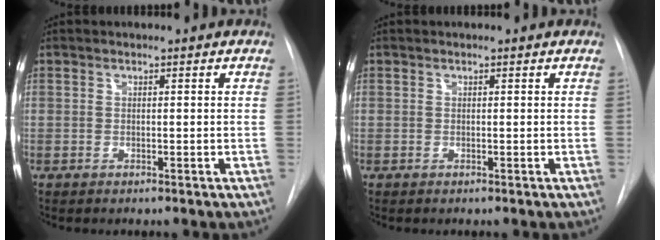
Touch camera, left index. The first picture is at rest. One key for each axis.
{"total": 0.0}